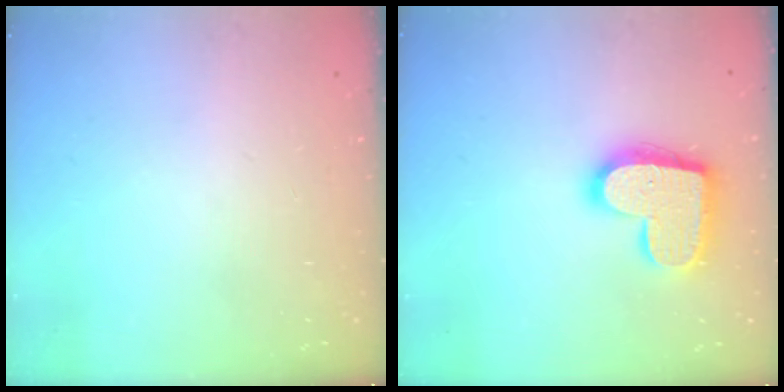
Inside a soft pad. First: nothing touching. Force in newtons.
{"total": 17.0, "press": 17.0, "slide": 1.1}